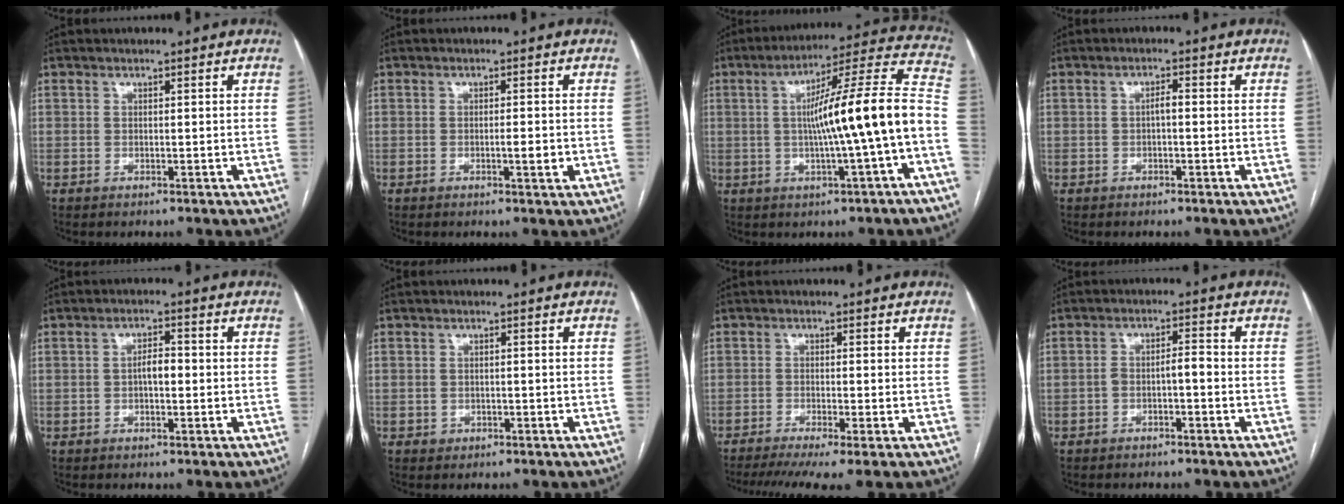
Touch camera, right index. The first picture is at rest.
{"total": 2.0, "force": [-0.5, 0.3, 1.9], "torque": [-0.030, -0.001, -0.007]}
{"total": 16.5, "force": [-1.8, -0.4, 16.4], "torque": [-0.239, 0.027, -0.031]}
{"total": 1.4, "force": [-0.1, 0.4, 1.3], "torque": [-0.023, 0.004, -0.001]}
{"total": 3.0, "force": [-0.2, 1.2, 2.7], "torque": [-0.044, 0.007, -0.003]}
{"total": 1.3, "force": [-0.4, 1.2, 0.1], "torque": [0.001, 0.004, -0.003]}
{"total": 7.7, "force": [-5.5, 0.5, 5.5], "torque": [-0.088, -0.013, -0.089]}
{"total": 2.7, "force": [-1.1, 0.8, 2.4], "torque": [-0.040, 0.016, -0.016]}